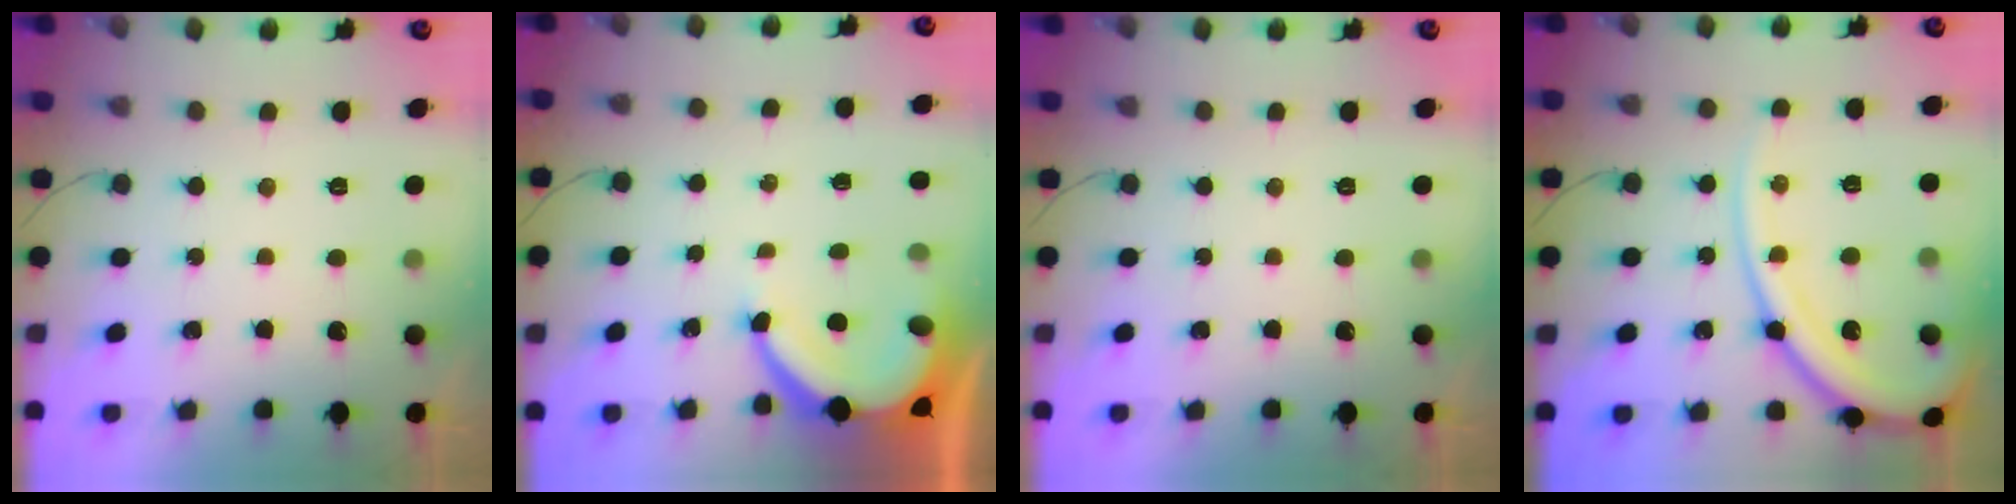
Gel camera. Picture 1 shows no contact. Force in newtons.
{"total": 7.7, "press": 7.6, "slide": 1.1}
{"total": 0.0}
{"total": 14.9, "press": 14.8, "slide": 1.7}